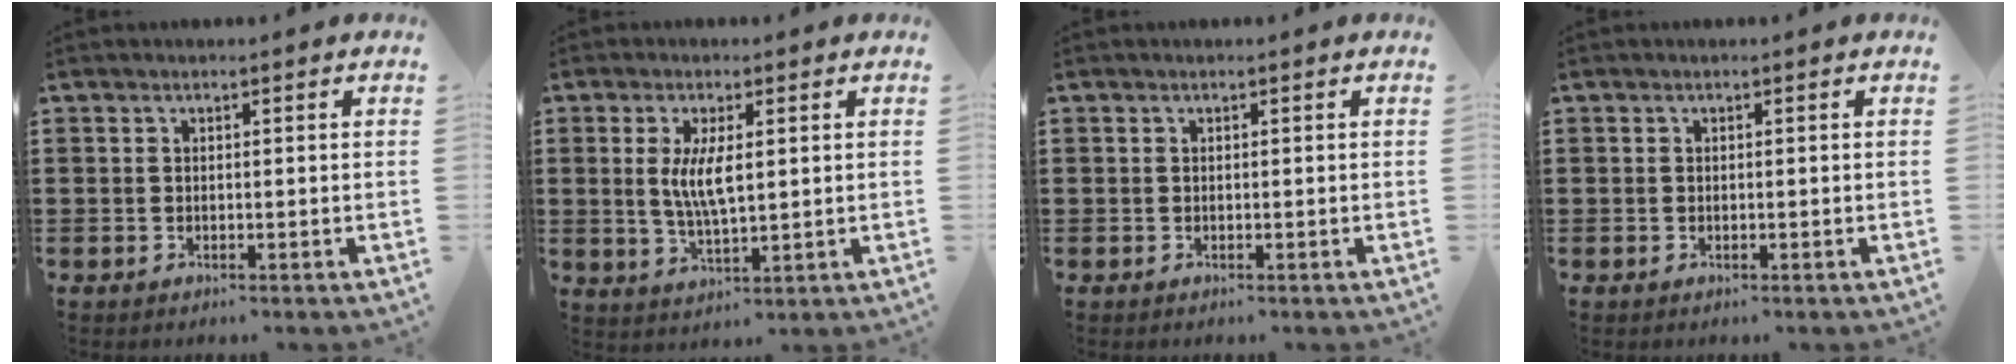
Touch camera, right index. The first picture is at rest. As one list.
[{"total": 5.9, "force": [0.8, 2.0, 5.5], "torque": [-0.114, 0.003, 0.011]}, {"total": 0.0}, {"total": 0.0}]